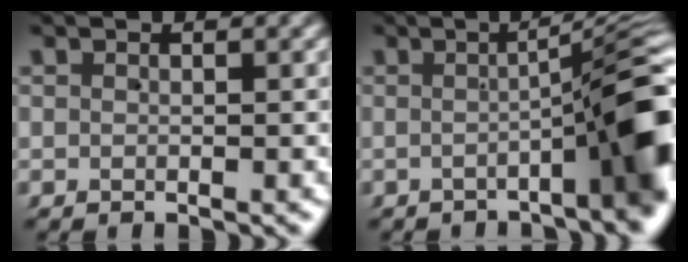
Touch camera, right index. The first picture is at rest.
{"total": 8.0, "force": [-2.1, 1.1, 7.7], "torque": [-0.088, 0.021, -0.039]}